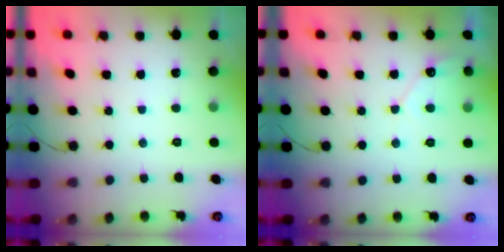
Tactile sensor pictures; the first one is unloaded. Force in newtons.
{"total": 4.6, "press": 4.6, "slide": 0.3}